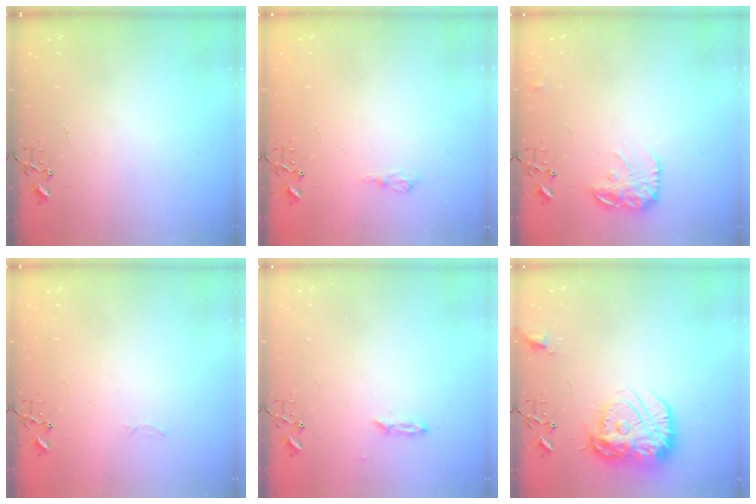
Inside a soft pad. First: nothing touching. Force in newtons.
{"total": 6.5, "press": 6.5, "slide": 0.9}
{"total": 12.1, "press": 12.1, "slide": 0.5}
{"total": 2.8, "press": 2.8, "slide": 0.4}
{"total": 2.3, "press": 2.2, "slide": 0.4}
{"total": 17.7, "press": 17.6, "slide": 1.4}